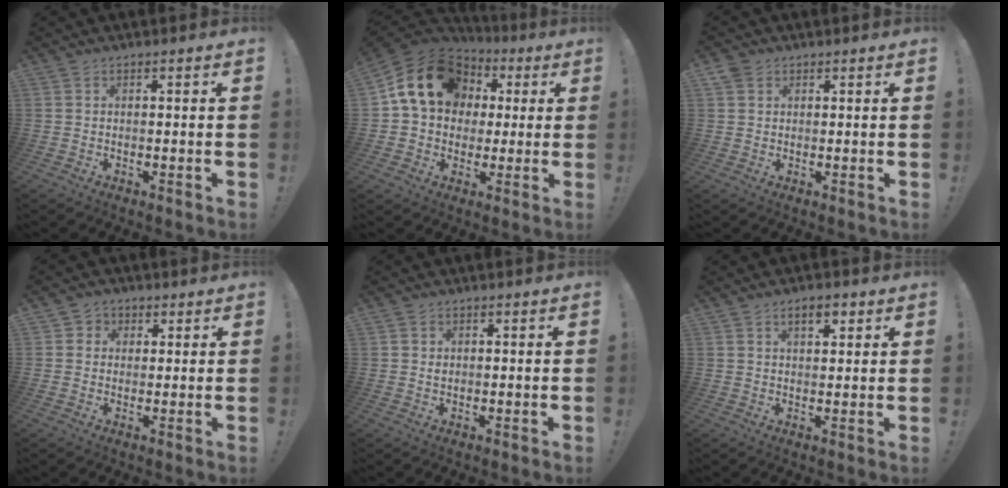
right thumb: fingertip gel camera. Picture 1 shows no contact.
{"total": 17.9, "force": [5.6, 13.9, 9.8], "torque": [-0.155, -0.009, 0.111]}
{"total": 3.5, "force": [1.9, 2.8, 1.0], "torque": [-0.011, -0.005, 0.035]}
{"total": 3.6, "force": [0.8, 3.4, 0.6], "torque": [0.001, -0.003, 0.013]}
{"total": 1.1, "force": [0.6, 0.8, -0.3], "torque": [0.005, 0.002, 0.011]}
{"total": 4.5, "force": [2.4, 1.9, 3.2], "torque": [-0.038, -0.007, 0.037]}